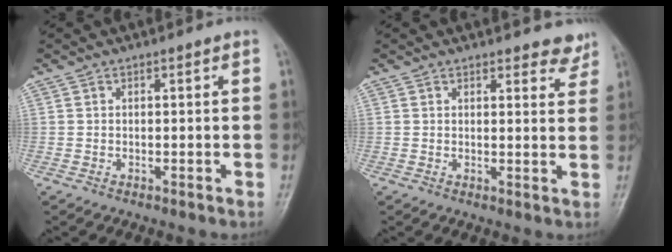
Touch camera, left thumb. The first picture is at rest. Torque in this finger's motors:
{"motor_torque": [0.01, -0.06, 0.23, 0.10, 0.06]}